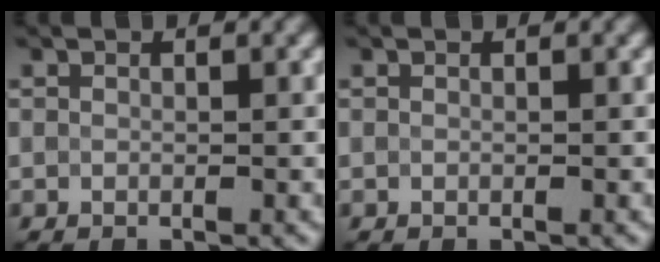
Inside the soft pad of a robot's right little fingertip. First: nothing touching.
{"total": 0.0}